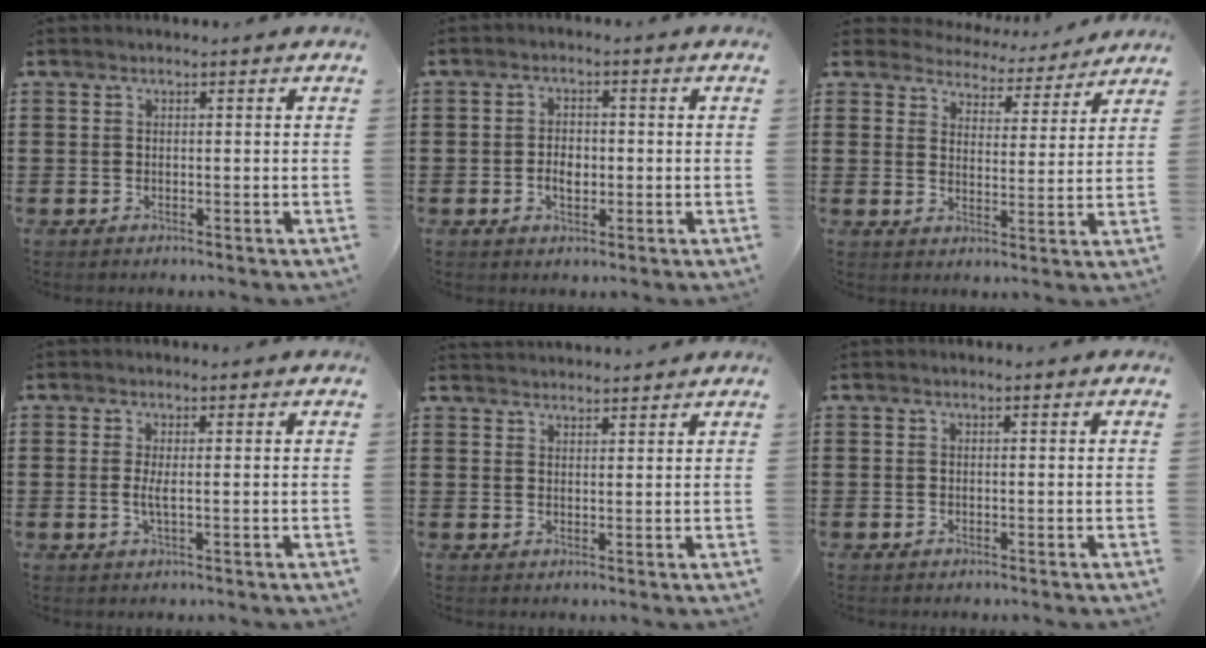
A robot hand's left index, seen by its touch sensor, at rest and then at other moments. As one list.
[{"total": 3.0, "force": [-0.6, 1.8, 2.3], "torque": [-0.038, -0.001, -0.013]}, {"total": 4.4, "force": [4.4, 0.6, -0.2], "torque": [-0.018, -0.037, 0.072]}, {"total": 2.0, "force": [-0.1, 0.2, 2.0], "torque": [-0.047, -0.007, -0.004]}, {"total": 2.2, "force": [2.1, 0.2, -0.3], "torque": [-0.001, -0.004, 0.042]}, {"total": 0.0}]